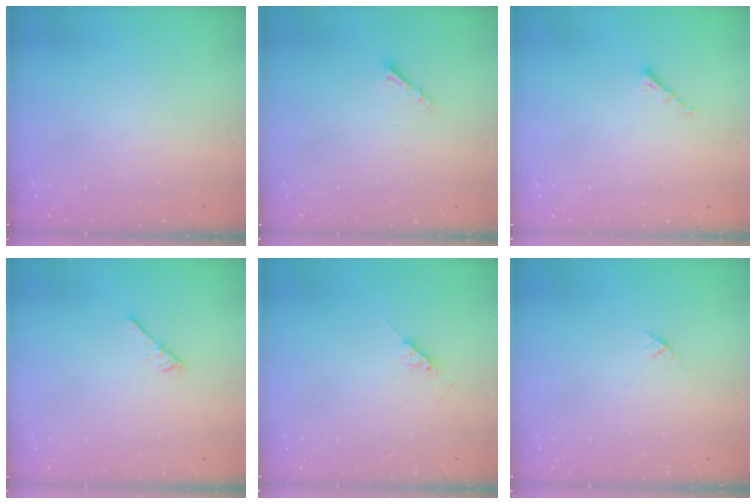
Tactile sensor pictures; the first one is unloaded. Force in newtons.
{"total": 3.0, "press": 2.9, "slide": 0.6}
{"total": 0.8, "press": 0.8, "slide": 0.2}
{"total": 2.7, "press": 2.7, "slide": 0.5}
{"total": 4.7, "press": 4.6, "slide": 0.5}
{"total": 2.7, "press": 2.6, "slide": 0.4}